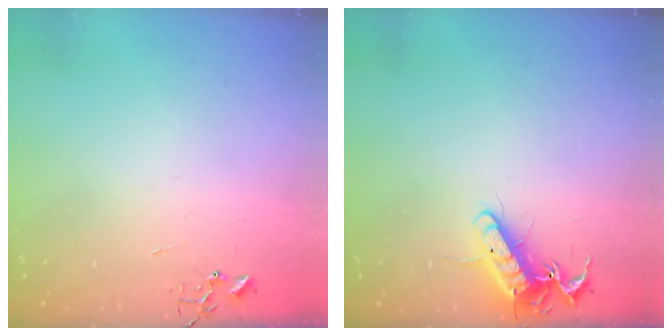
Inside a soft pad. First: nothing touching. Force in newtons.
{"total": 13.7, "press": 13.6, "slide": 1.5}